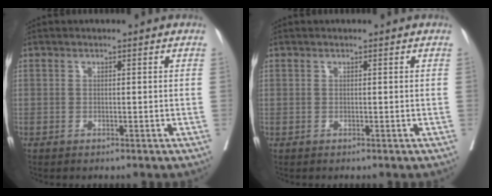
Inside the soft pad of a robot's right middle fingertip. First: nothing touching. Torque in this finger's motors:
{"motor_torque": [-0.24, -0.48, 0.00, 0.00]}